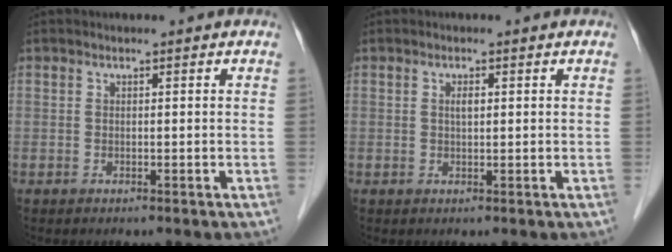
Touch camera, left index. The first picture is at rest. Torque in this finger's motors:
{"motor_torque": [0.12, 0.03, 0.02, 0.03]}